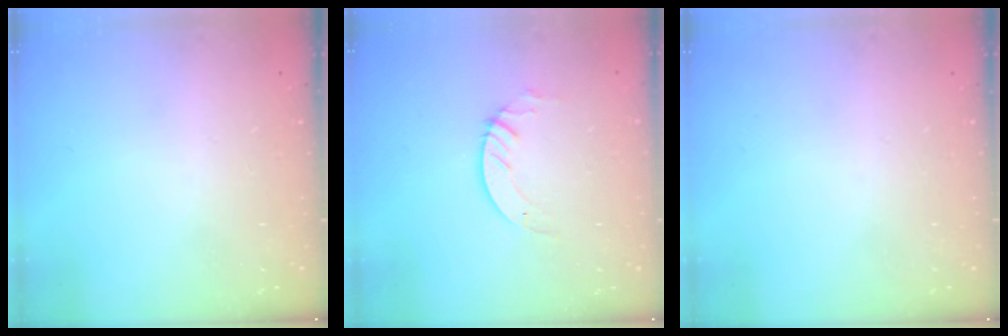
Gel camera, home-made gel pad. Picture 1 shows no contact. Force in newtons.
{"total": 3.1, "press": 3.1, "slide": 0.2}
{"total": 0.0}